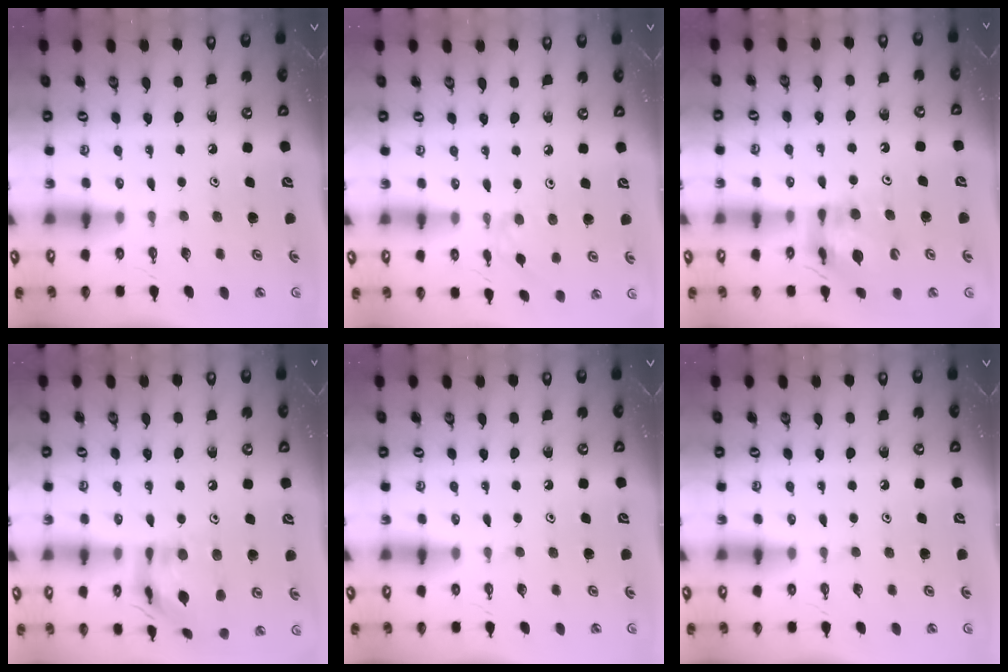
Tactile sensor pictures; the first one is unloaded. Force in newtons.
{"total": 2.1, "press": 2.1, "slide": 0.4}
{"total": 12.2, "press": 12.1, "slide": 1.1}
{"total": 15.9, "press": 15.8, "slide": 1.4}
{"total": 0.0}
{"total": 0.0}